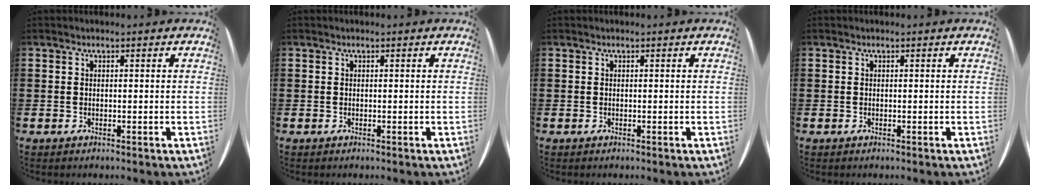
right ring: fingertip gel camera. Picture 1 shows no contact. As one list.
[{"total": 0.0}, {"total": 0.0}, {"total": 0.0}]